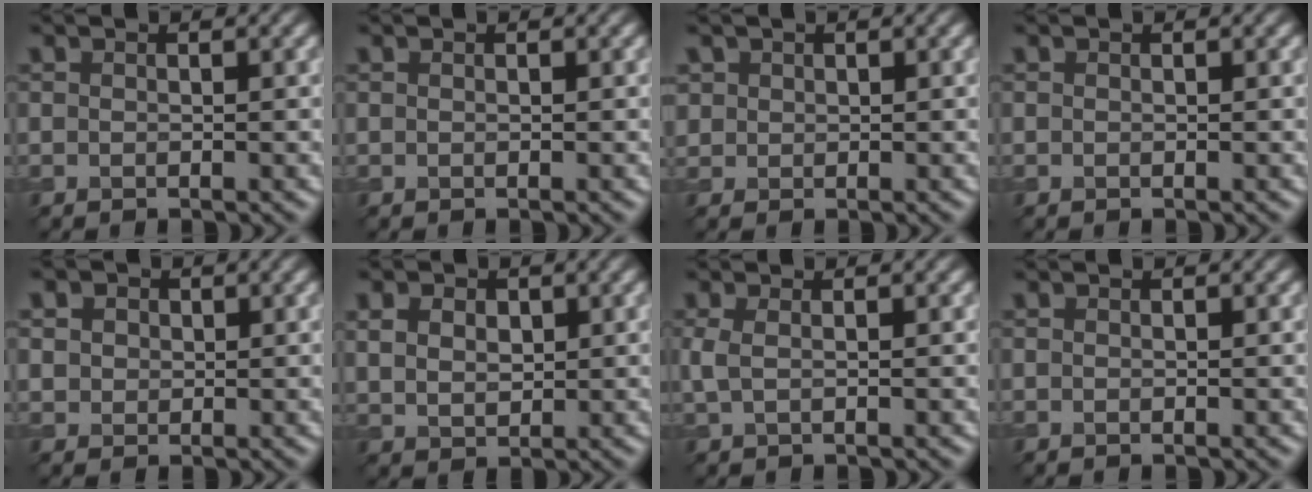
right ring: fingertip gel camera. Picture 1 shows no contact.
{"total": 0.0}
{"total": 1.1, "force": [0.4, 1.0, 0.0], "torque": [0.006, -0.004, 0.011]}
{"total": 0.0}
{"total": 4.0, "force": [1.8, 3.0, 1.9], "torque": [-0.036, 0.014, 0.015]}
{"total": 3.9, "force": [1.6, 2.7, 2.3], "torque": [-0.050, 0.015, 0.020]}
{"total": 1.4, "force": [0.3, 0.5, 1.3], "torque": [-0.030, 0.002, 0.003]}
{"total": 0.0}